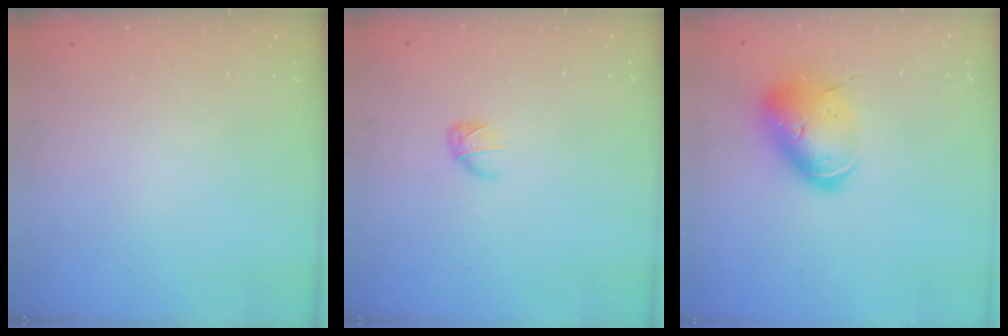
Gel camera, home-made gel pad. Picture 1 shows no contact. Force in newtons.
{"total": 3.4, "press": 3.3, "slide": 0.9}
{"total": 13.6, "press": 13.4, "slide": 2.3}